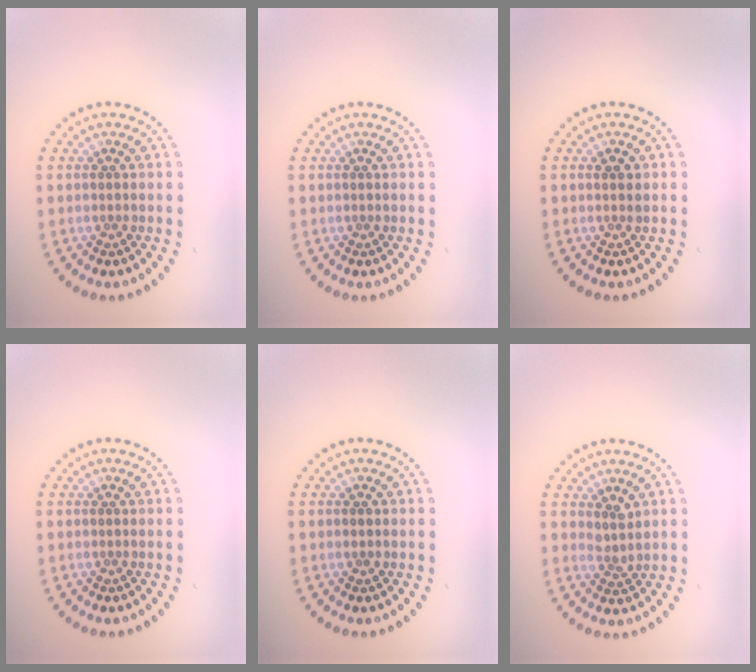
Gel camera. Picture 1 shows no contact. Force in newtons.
{"total": 0.0}
{"total": 1.0, "press": 1.0, "slide": 0.3}
{"total": 0.0}
{"total": 0.8, "press": 0.8, "slide": 0.0}
{"total": 1.6, "press": 1.2, "slide": 1.0}